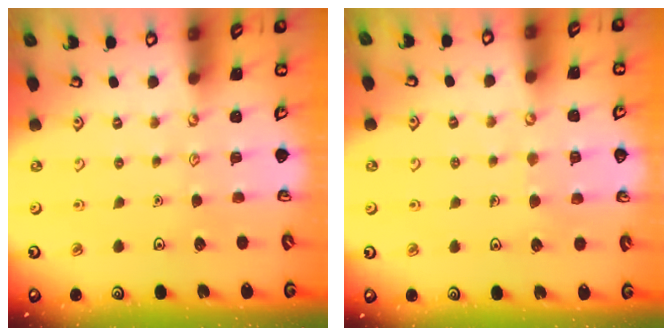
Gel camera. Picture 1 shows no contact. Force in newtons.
{"total": 4.7, "press": 4.7, "slide": 0.3}